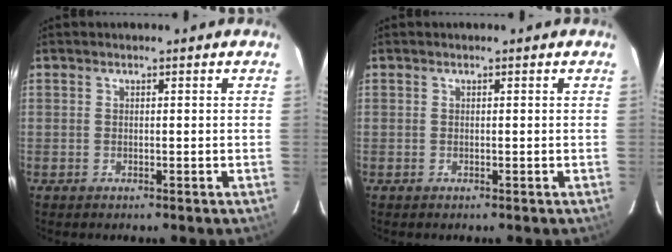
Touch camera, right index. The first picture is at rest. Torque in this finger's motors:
{"motor_torque": [0.00, 0.00, 0.02, 0.00]}